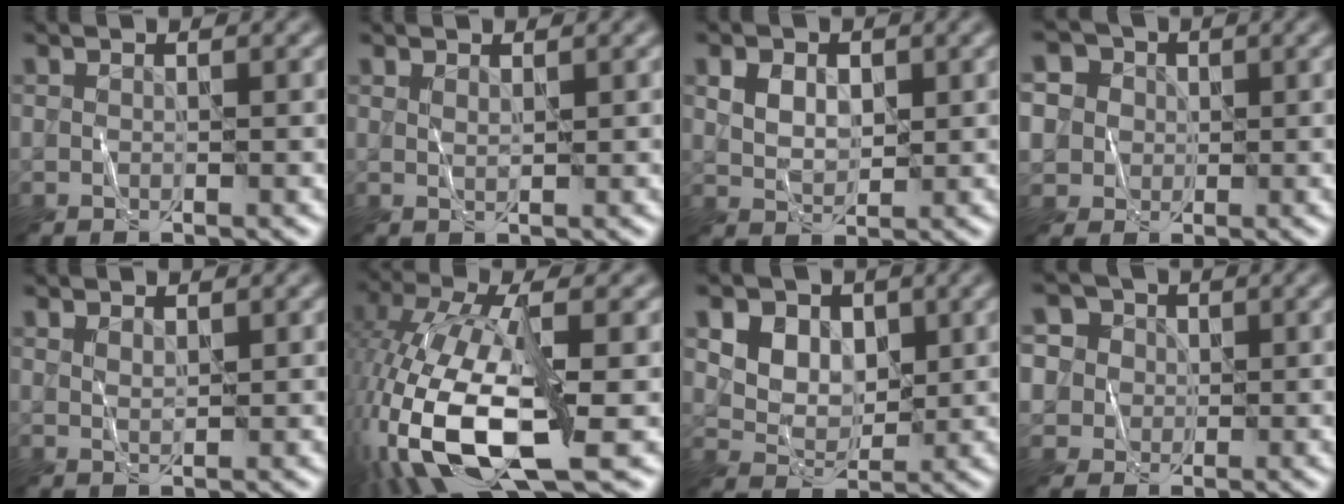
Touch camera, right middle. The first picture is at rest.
{"total": 0.7, "force": [0.5, 0.1, 0.4], "torque": [-0.008, 0.000, 0.010]}
{"total": 2.7, "force": [0.9, 1.8, 1.7], "torque": [-0.034, 0.000, 0.018]}
{"total": 8.6, "force": [2.5, 7.6, 3.0], "torque": [-0.083, 0.035, 0.023]}
{"total": 0.9, "force": [0.6, 0.4, 0.6], "torque": [-0.015, -0.001, 0.015]}
{"total": 14.3, "force": [-4.5, 5.4, 12.4], "torque": [-0.282, -0.007, -0.088]}
{"total": 8.4, "force": [3.9, 6.1, 4.1], "torque": [-0.078, 0.013, 0.061]}
{"total": 7.7, "force": [2.9, 6.7, 2.6], "torque": [-0.062, 0.037, 0.027]}